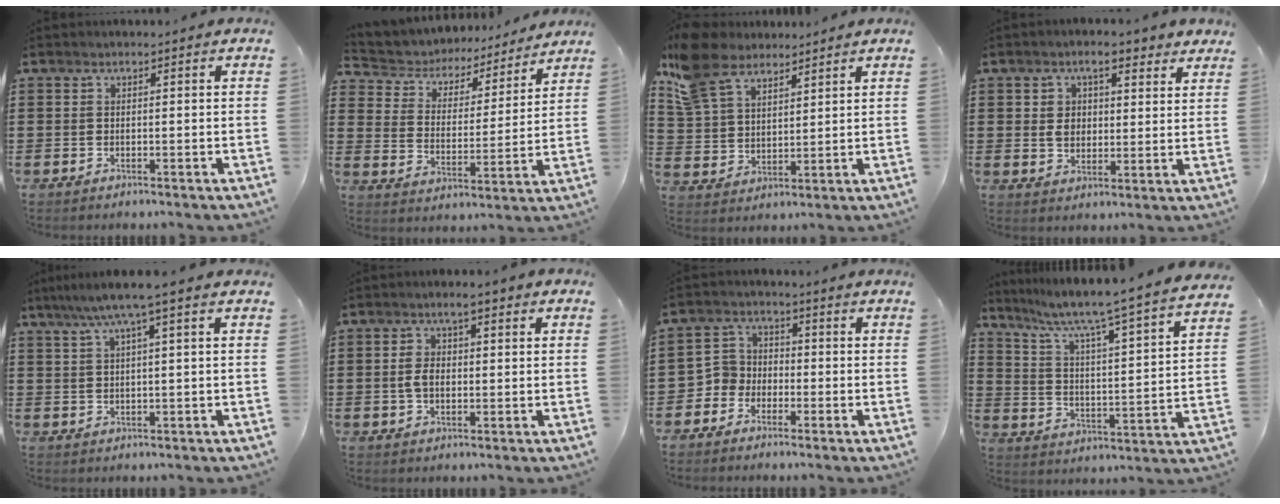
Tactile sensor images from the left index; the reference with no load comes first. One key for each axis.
{"total": 4.5, "fx": 4.3, "fy": 1.3, "fz": 0.2, "tx": -0.033, "ty": -0.036, "tz": 0.068}
{"total": 9.5, "fx": 7.4, "fy": 4.7, "fz": 3.8, "tx": -0.115, "ty": -0.007, "tz": 0.141}
{"total": 5.3, "fx": 2.9, "fy": 3.3, "fz": 2.9, "tx": -0.063, "ty": 0.005, "tz": 0.049}
{"total": 4.6, "fx": 2.2, "fy": -0.3, "fz": 4.0, "tx": -0.082, "ty": 0.003, "tz": 0.033}
{"total": 4.3, "fx": 0.2, "fy": 2.2, "fz": 3.6, "tx": -0.080, "ty": 0.008, "tz": -0.002}
{"total": 3.4, "fx": -2.4, "fy": 2.5, "fz": 0.3, "tx": -0.025, "ty": 0.004, "tz": -0.056}
{"total": 5.2, "fx": 4.5, "fy": -0.7, "fz": 2.6, "tx": -0.074, "ty": -0.053, "tz": 0.063}